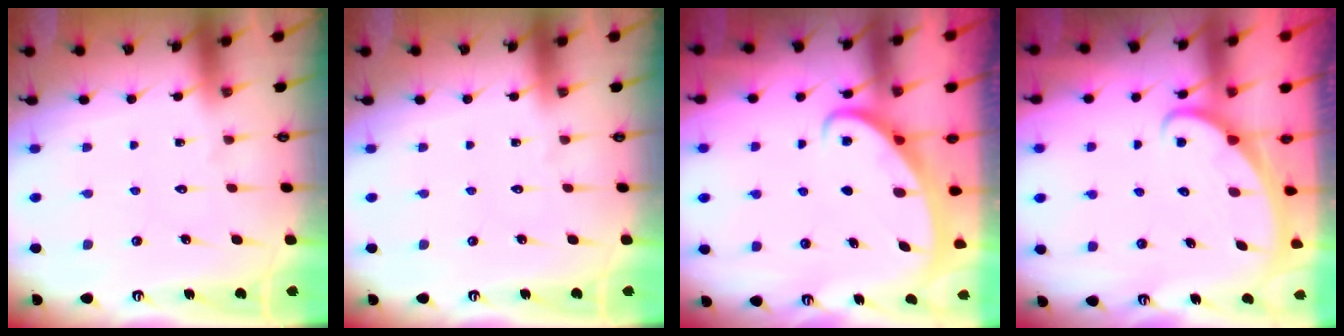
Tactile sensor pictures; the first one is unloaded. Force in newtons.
{"total": 0.0}
{"total": 2.6, "press": 2.6, "slide": 0.4}
{"total": 2.1, "press": 2.1, "slide": 0.1}